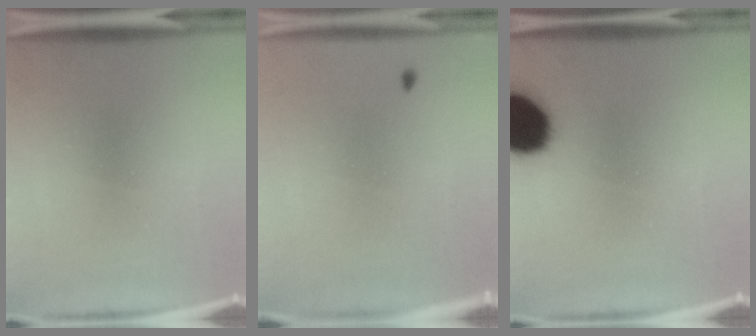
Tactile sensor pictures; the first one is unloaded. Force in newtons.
{"total": 0.9}
{"total": 19.6}